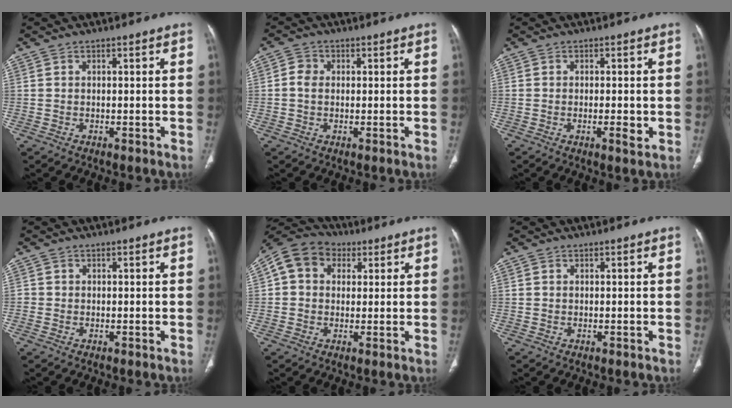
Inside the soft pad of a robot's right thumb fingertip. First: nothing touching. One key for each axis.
{"total": 2.6, "fx": 0.1, "fy": 2.2, "fz": 1.5, "tx": -0.024, "ty": 0.007, "tz": -0.002}
{"total": 2.7, "fx": -0.5, "fy": 0.7, "fz": 2.5, "tx": -0.039, "ty": -0.004, "tz": -0.007}
{"total": 0.8, "fx": -0.1, "fy": 0.8, "fz": 0.1, "tx": 0.006, "ty": 0.004, "tz": -0.003}
{"total": 10.0, "fx": 2.6, "fy": 8.2, "fz": 5.1, "tx": -0.077, "ty": 0.018, "tz": 0.034}
{"total": 0.0}